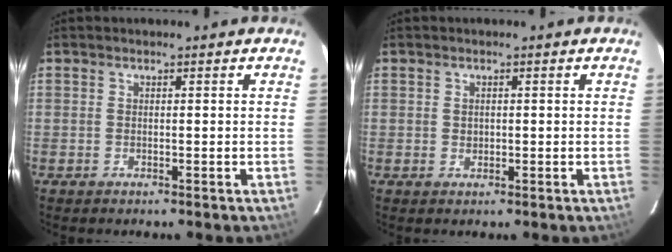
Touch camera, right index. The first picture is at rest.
{"total": 1.3, "force": [0.1, 1.1, 0.6], "torque": [-0.009, 0.003, 0.003]}